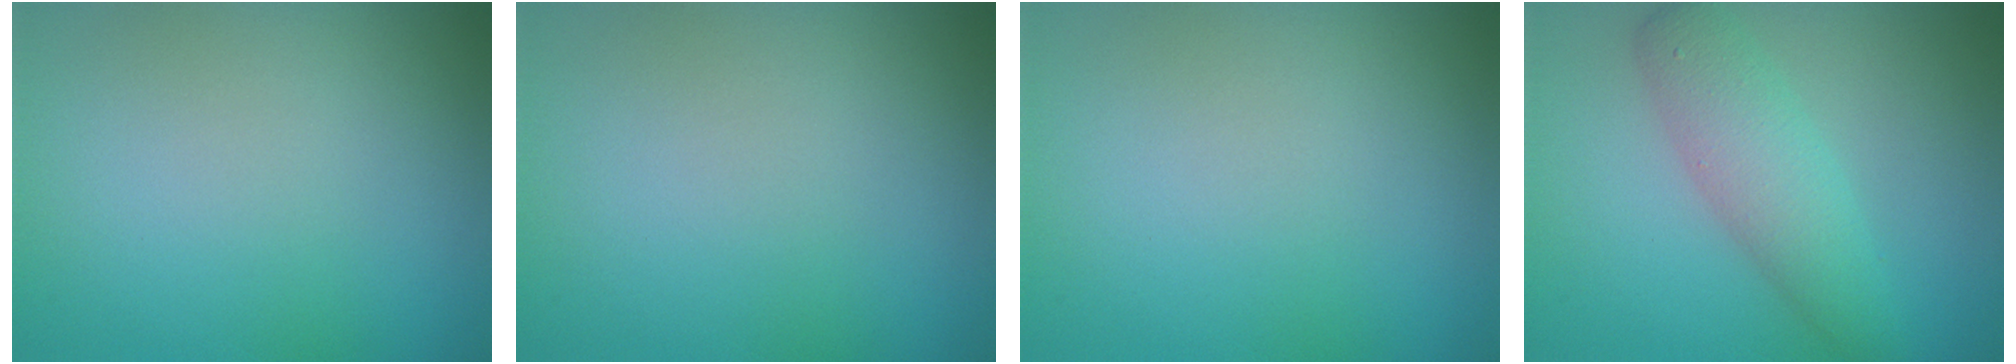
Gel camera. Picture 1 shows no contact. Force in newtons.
{"total": 0.0}
{"total": 0.0}
{"total": 4.0, "press": 4.0, "slide": 0.1}